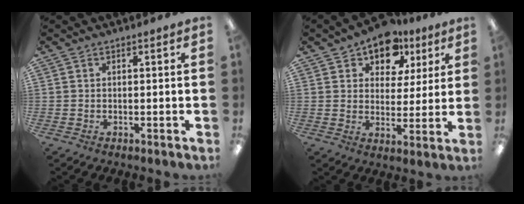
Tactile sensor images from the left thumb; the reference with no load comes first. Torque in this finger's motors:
{"motor_torque": [0.02, 0.17, -0.22, 0.14, 0.03]}